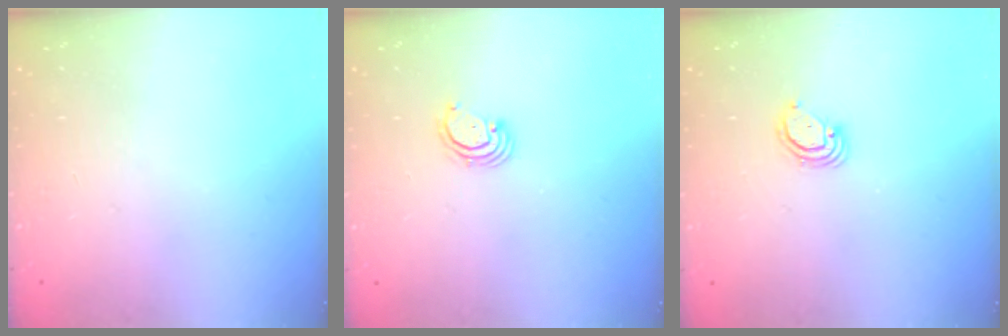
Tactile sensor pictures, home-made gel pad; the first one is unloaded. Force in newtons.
{"total": 2.7, "press": 2.7, "slide": 0.3}
{"total": 2.9, "press": 2.9, "slide": 0.2}